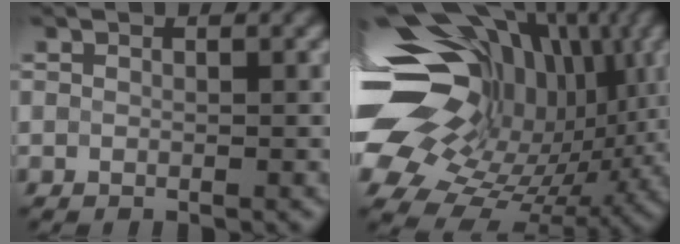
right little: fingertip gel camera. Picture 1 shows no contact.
{"total": 19.9, "force": [3.3, 14.3, 13.4], "torque": [-0.270, 0.034, 0.064]}